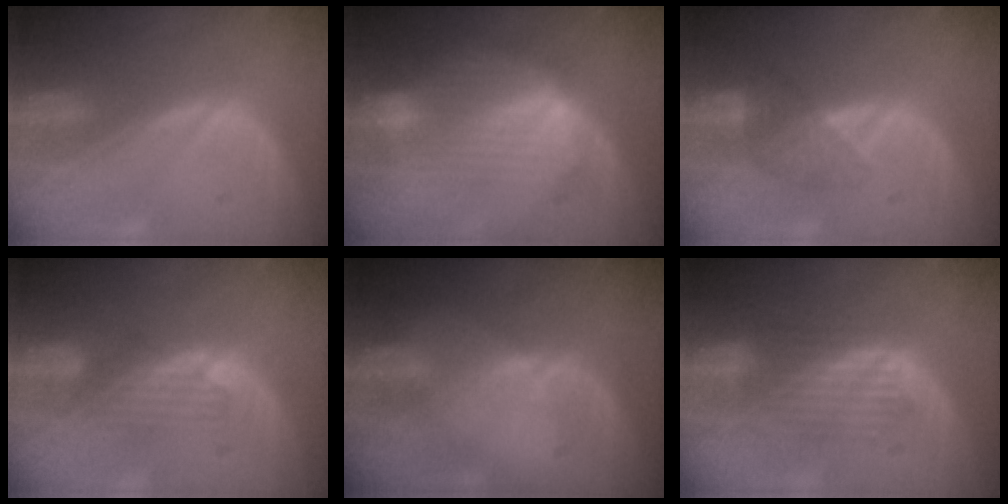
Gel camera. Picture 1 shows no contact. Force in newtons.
{"total": 7.8, "press": 7.8, "slide": 0.1}
{"total": 4.0, "press": 4.0, "slide": 0.6}
{"total": 4.0, "press": 3.6, "slide": 1.8}
{"total": 2.0, "press": 1.6, "slide": 1.3}
{"total": 6.3, "press": 6.3, "slide": 0.6}